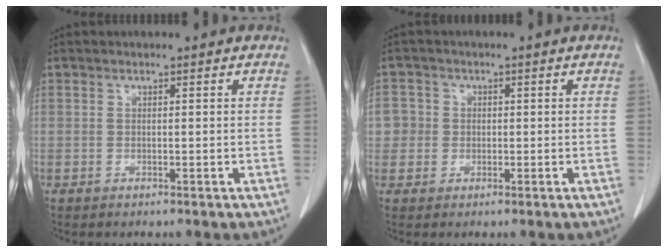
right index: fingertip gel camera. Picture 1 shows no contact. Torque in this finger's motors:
{"motor_torque": [0.02, -0.06, 0.11, 0.01]}